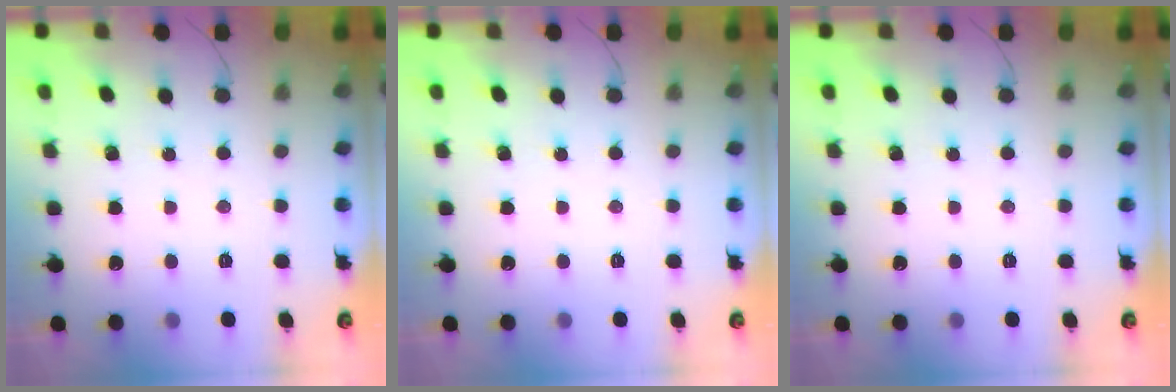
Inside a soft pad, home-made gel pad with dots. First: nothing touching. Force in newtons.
{"total": 0.0}
{"total": 0.0}